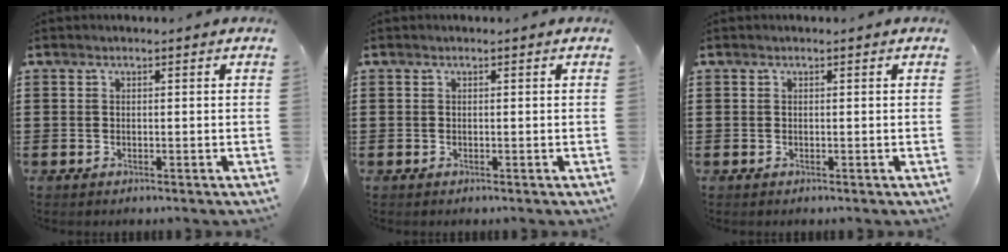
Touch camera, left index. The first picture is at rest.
{"total": 0.0}
{"total": 0.0}